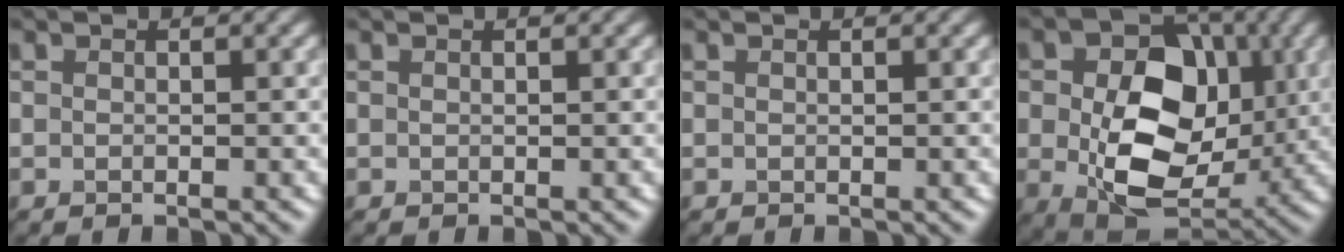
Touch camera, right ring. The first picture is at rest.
{"total": 0.0}
{"total": 0.0}
{"total": 12.2, "force": [0.0, 8.5, 8.8], "torque": [-0.150, -0.017, 0.007]}